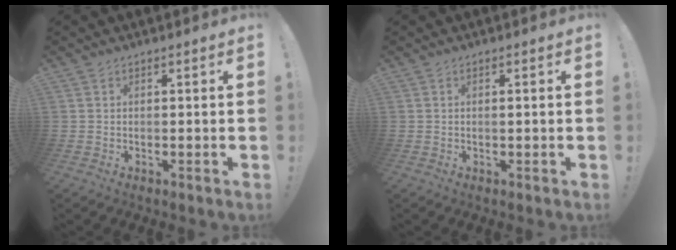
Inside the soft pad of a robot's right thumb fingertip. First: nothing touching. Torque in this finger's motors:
{"motor_torque": [-0.13, -0.26, 0.00, 0.06, 0.02]}